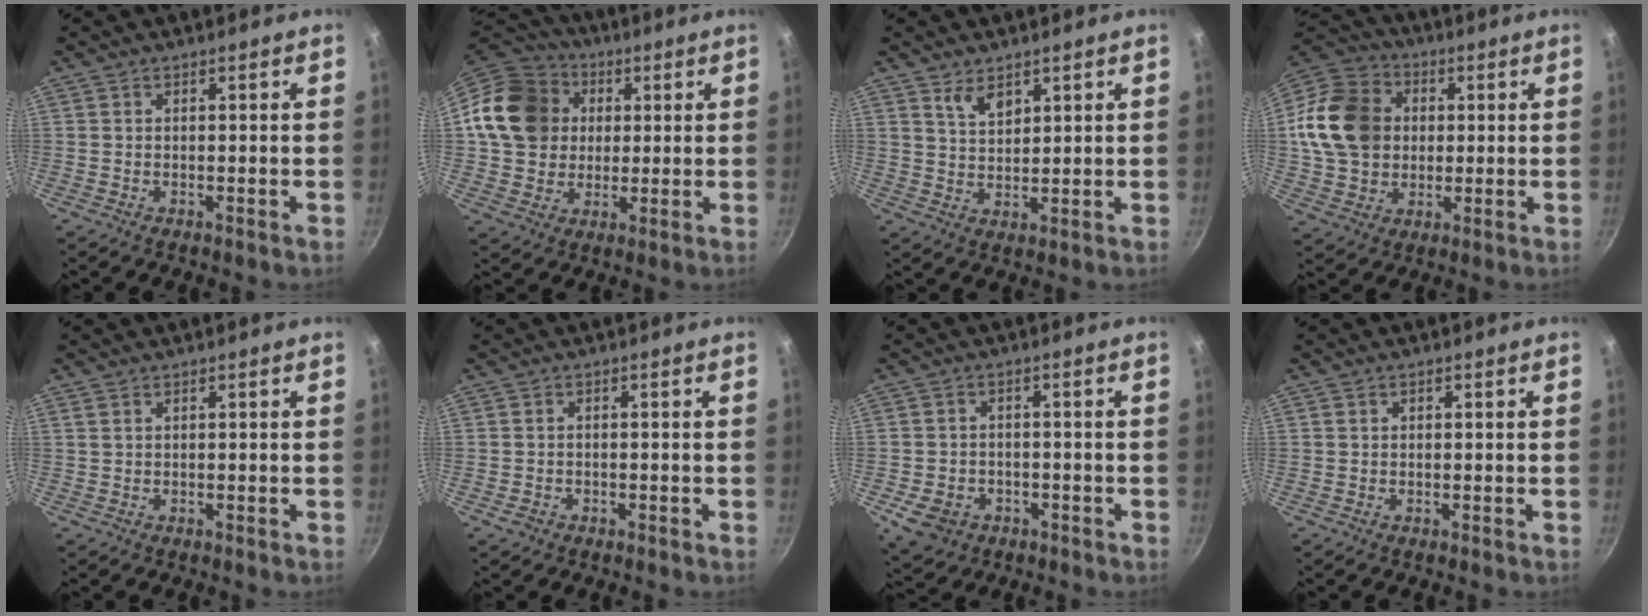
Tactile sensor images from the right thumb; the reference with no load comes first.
{"total": 17.2, "force": [3.0, 14.8, 8.3], "torque": [-0.135, 0.026, 0.051]}
{"total": 4.7, "force": [2.9, 2.5, 2.7], "torque": [-0.039, -0.023, 0.055]}
{"total": 17.6, "force": [2.0, 14.4, 9.8], "torque": [-0.163, 0.022, 0.034]}
{"total": 0.7, "force": [0.5, 0.4, 0.4], "torque": [-0.007, 0.000, 0.009]}
{"total": 1.8, "force": [-0.9, 1.4, 0.8], "torque": [-0.015, 0.008, -0.012]}
{"total": 7.0, "force": [-2.7, 5.4, 3.4], "torque": [-0.056, 0.017, -0.033]}
{"total": 0.7, "force": [0.2, 0.6, 0.4], "torque": [-0.003, 0.005, 0.004]}